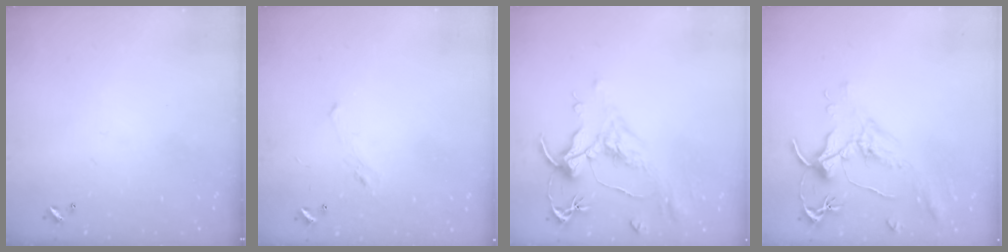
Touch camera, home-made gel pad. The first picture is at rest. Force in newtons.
{"total": 1.2, "press": 0.8, "slide": 0.9}
{"total": 1.6, "press": 0.8, "slide": 1.5}
{"total": 1.6, "press": 1.4, "slide": 0.7}